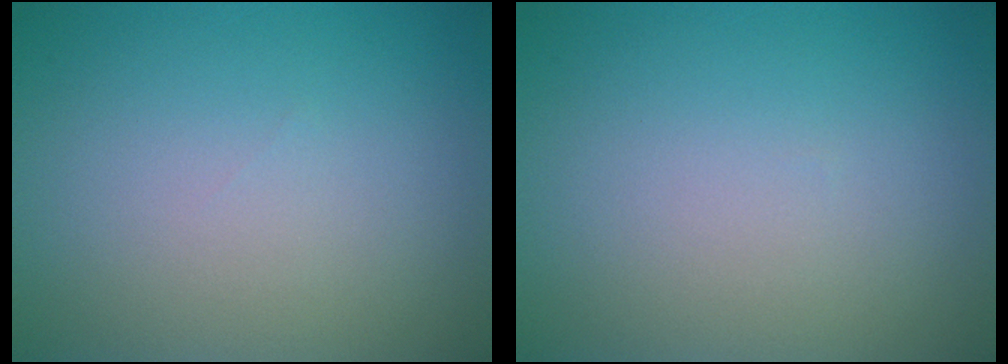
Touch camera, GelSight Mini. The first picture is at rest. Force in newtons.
{"total": 0.0}